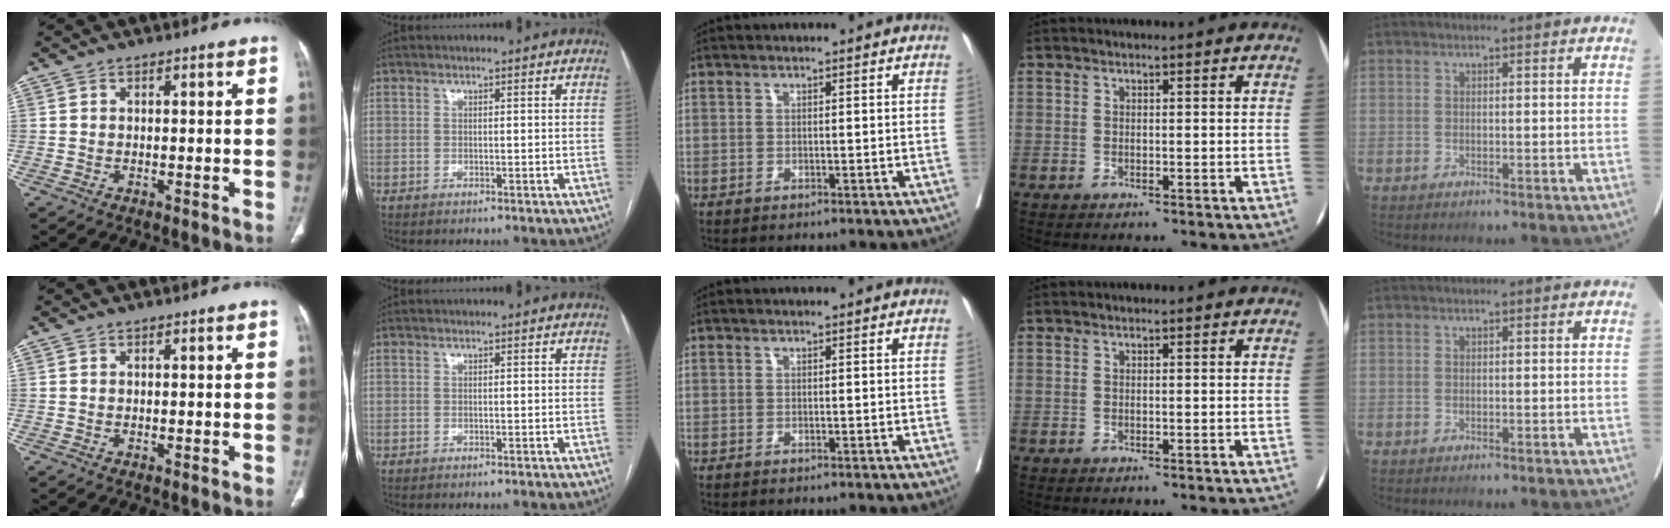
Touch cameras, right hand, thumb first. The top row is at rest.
{}